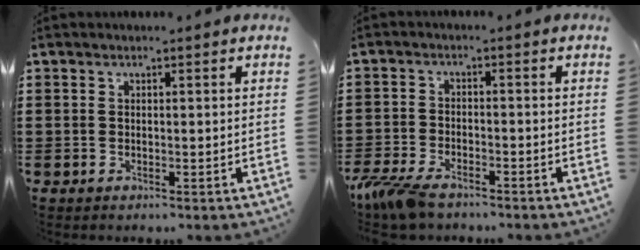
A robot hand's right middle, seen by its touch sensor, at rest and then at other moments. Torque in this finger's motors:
{"motor_torque": [1.35, 0.24, 0.22, 0.21]}